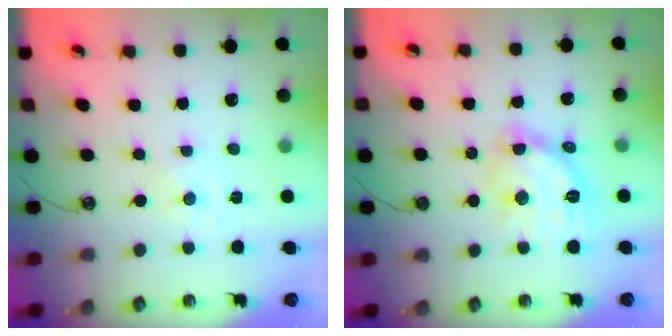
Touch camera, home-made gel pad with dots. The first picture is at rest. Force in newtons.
{"total": 13.5, "press": 13.5, "slide": 1.1}